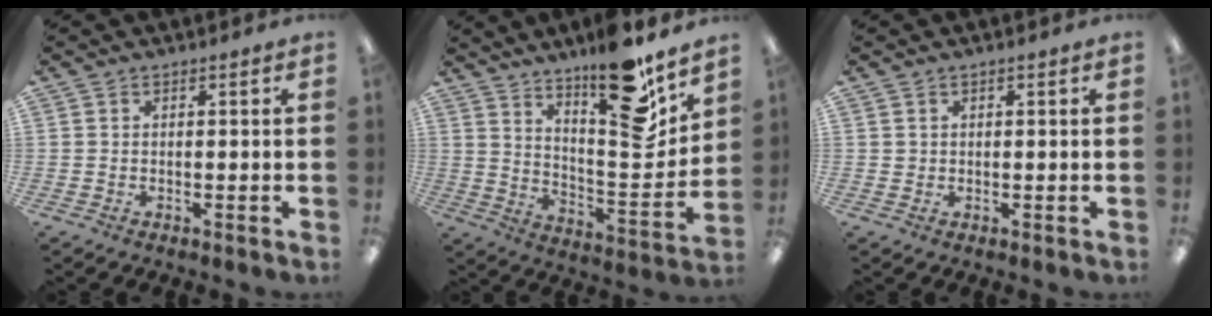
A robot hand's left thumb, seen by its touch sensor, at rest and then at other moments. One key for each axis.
{"total": 18.5, "fx": 14.1, "fy": 5.0, "fz": 10.9, "tx": -0.153, "ty": -0.115, "tz": 0.231}
{"total": 0.8, "fx": 0.4, "fy": 0.7, "fz": 0.0, "tx": -0.001, "ty": 0.003, "tz": 0.006}